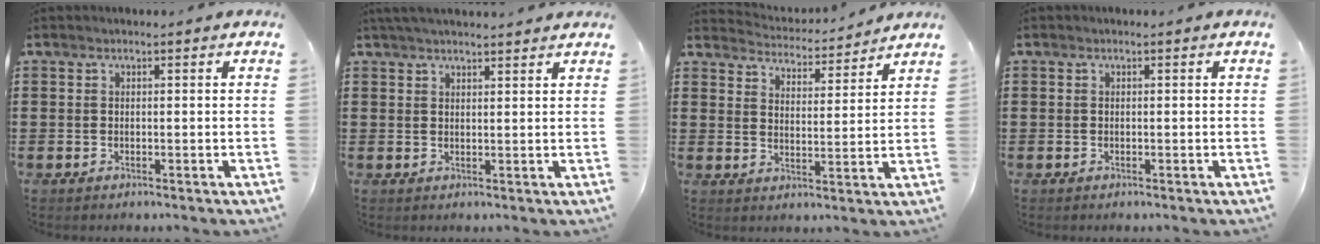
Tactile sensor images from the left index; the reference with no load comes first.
{"total": 2.9, "force": [2.7, 0.3, 0.7], "torque": [-0.020, -0.003, 0.054]}
{"total": 4.1, "force": [4.1, -0.3, -0.1], "torque": [-0.020, -0.033, 0.069]}
{"total": 0.0}